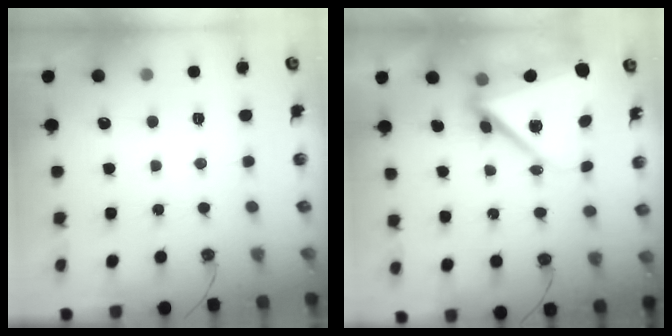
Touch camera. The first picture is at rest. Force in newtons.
{"total": 12.4, "press": 12.3, "slide": 1.5}